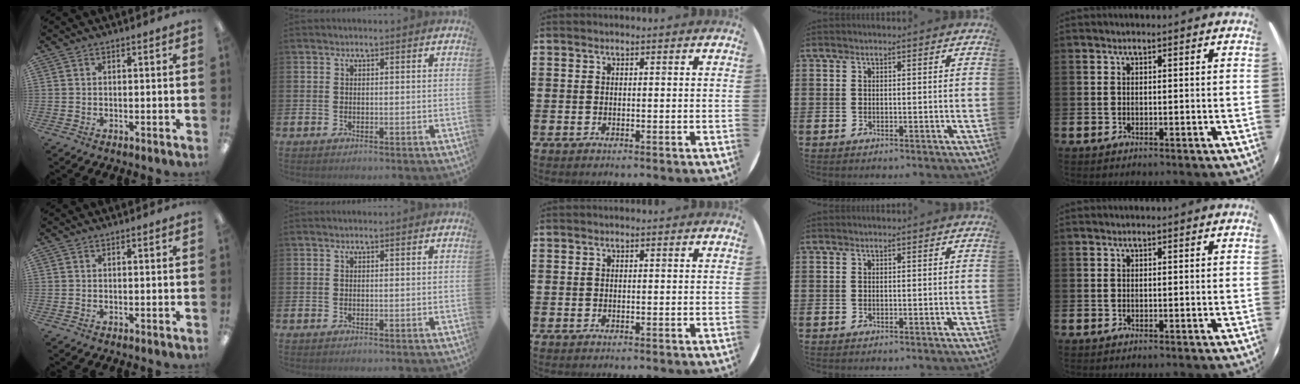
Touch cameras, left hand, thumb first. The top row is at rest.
{}